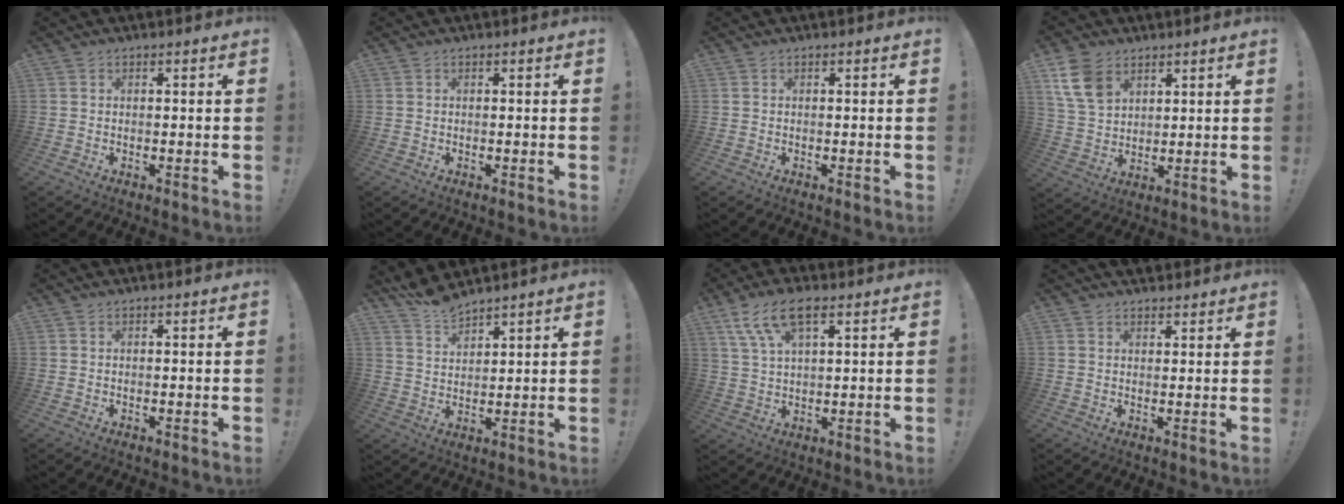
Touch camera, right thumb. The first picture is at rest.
{"total": 0.0}
{"total": 0.0}
{"total": 11.0, "force": [6.1, 7.3, 5.6], "torque": [-0.107, -0.020, 0.122]}
{"total": 0.0}
{"total": 6.3, "force": [6.1, 1.1, 1.2], "torque": [-0.042, -0.036, 0.117]}
{"total": 10.3, "force": [5.6, 4.1, 7.6], "torque": [-0.143, -0.011, 0.108]}
{"total": 2.5, "force": [2.2, 1.2, 0.2], "torque": [0.002, -0.012, 0.041]}